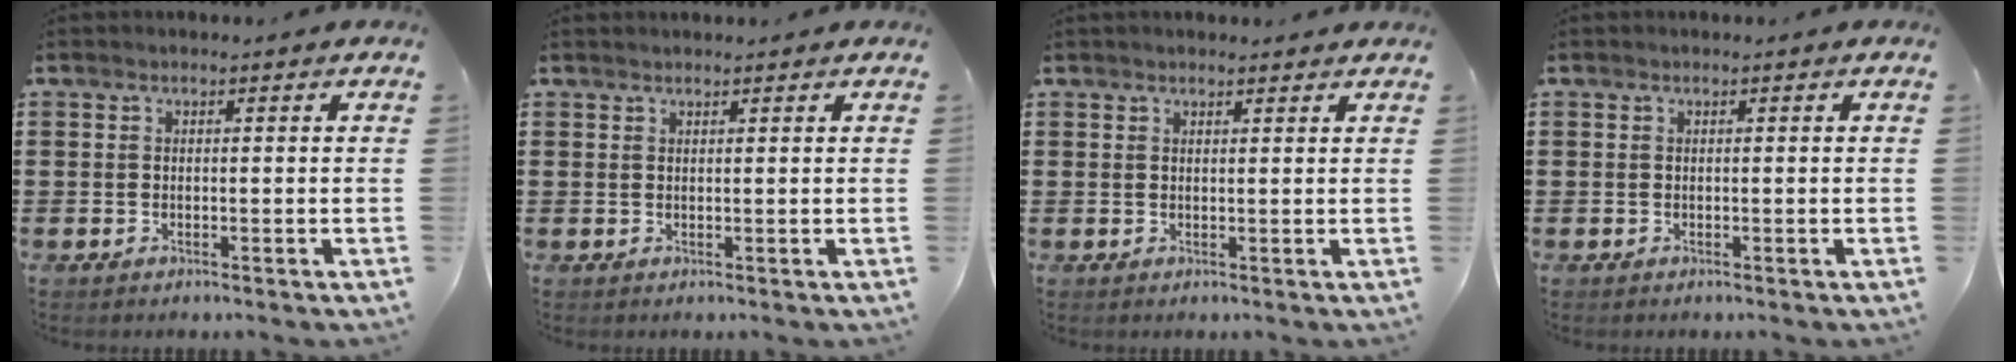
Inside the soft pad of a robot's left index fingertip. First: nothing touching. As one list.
[{"total": 0.7, "force": [0.6, 0.0, 0.1], "torque": [-0.004, -0.001, 0.013]}, {"total": 1.0, "force": [1.0, 0.2, 0.3], "torque": [-0.007, 0.000, 0.019]}, {"total": 0.0}]